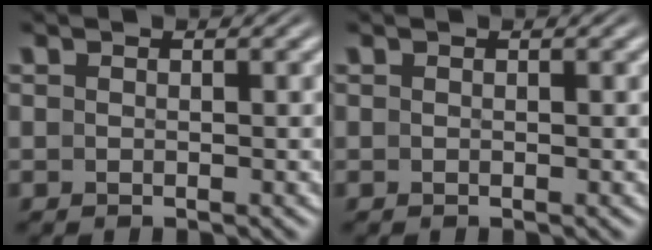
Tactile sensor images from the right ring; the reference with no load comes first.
{"total": 0.0}